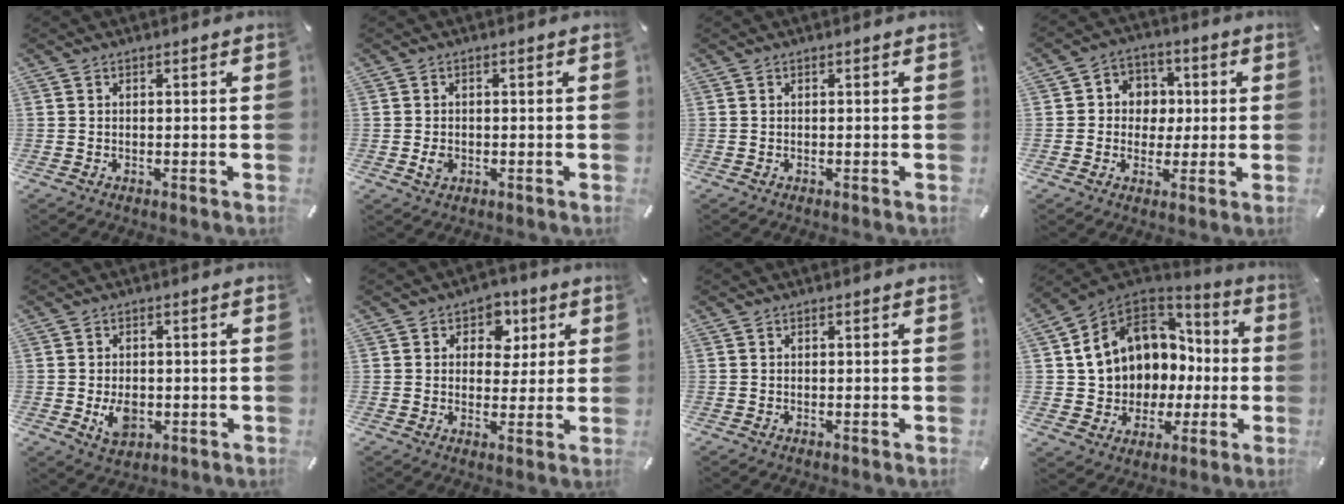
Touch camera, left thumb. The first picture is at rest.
{"total": 2.0, "force": [-0.4, 1.6, 1.2], "torque": [-0.028, 0.002, -0.009]}
{"total": 0.0}
{"total": 6.6, "force": [-0.5, 6.4, 1.5], "torque": [-0.022, 0.008, -0.013]}
{"total": 5.6, "force": [-1.0, 4.0, 3.8], "torque": [-0.068, -0.005, -0.020]}
{"total": 6.6, "force": [1.8, 5.8, 2.5], "torque": [-0.020, -0.006, 0.025]}
{"total": 0.0}
{"total": 11.2, "force": [2.9, 10.4, 3.2], "torque": [-0.075, -0.029, 0.068]}